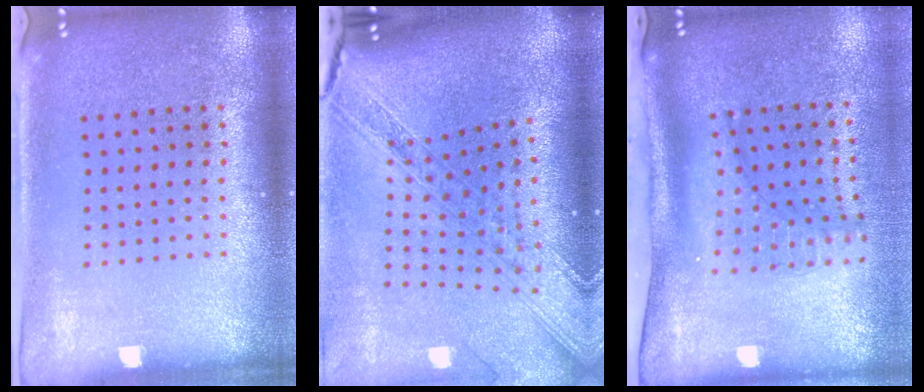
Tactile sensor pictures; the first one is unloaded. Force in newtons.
{"total": 2.8, "press": 2.3, "slide": 1.7}
{"total": 2.3, "press": 1.6, "slide": 1.7}